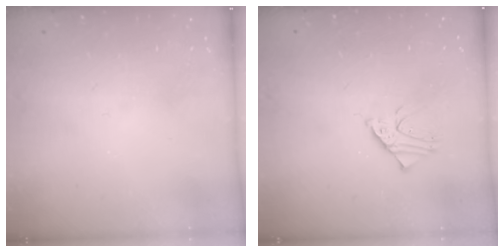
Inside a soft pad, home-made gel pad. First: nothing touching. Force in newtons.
{"total": 2.0, "press": 2.0, "slide": 0.1}